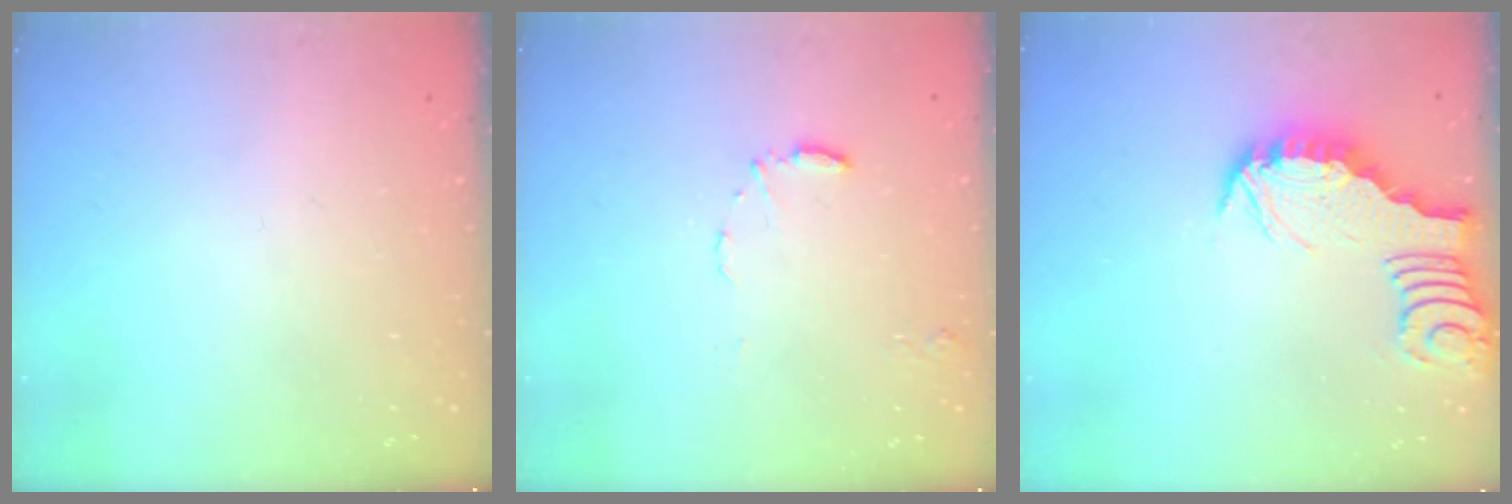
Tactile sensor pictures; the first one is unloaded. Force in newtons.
{"total": 6.1, "press": 6.1, "slide": 0.6}
{"total": 2.6, "press": 2.6, "slide": 0.2}